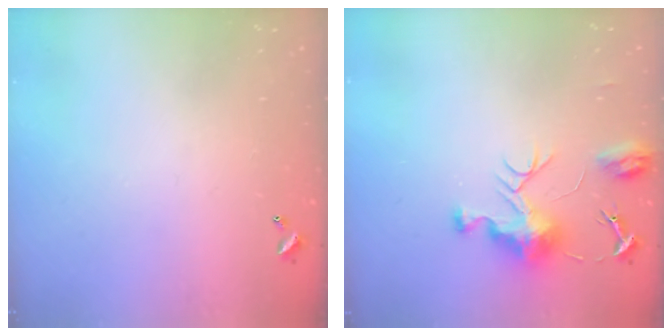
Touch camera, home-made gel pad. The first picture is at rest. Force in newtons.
{"total": 9.1, "press": 9.1, "slide": 0.7}